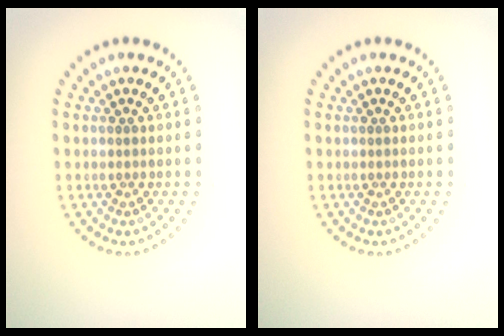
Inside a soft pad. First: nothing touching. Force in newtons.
{"total": 0.0}